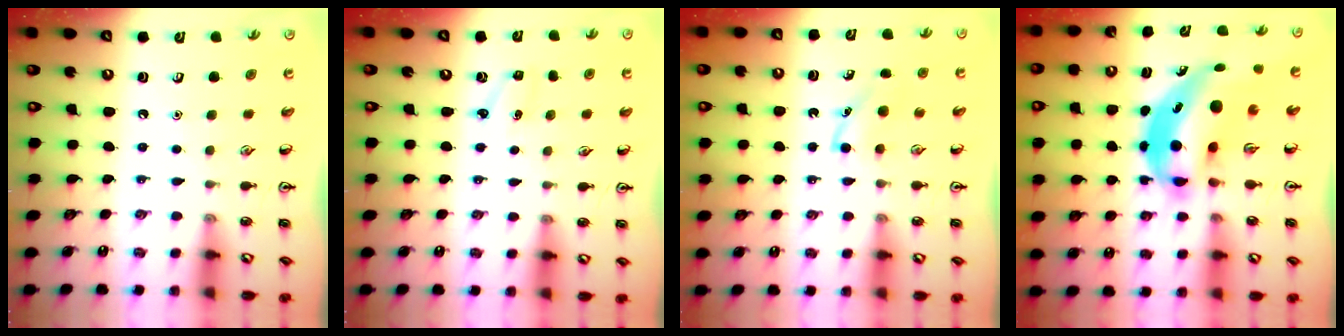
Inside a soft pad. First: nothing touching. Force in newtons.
{"total": 2.8, "press": 2.6, "slide": 1.0}
{"total": 4.1, "press": 3.9, "slide": 1.3}
{"total": 9.2, "press": 8.9, "slide": 2.5}